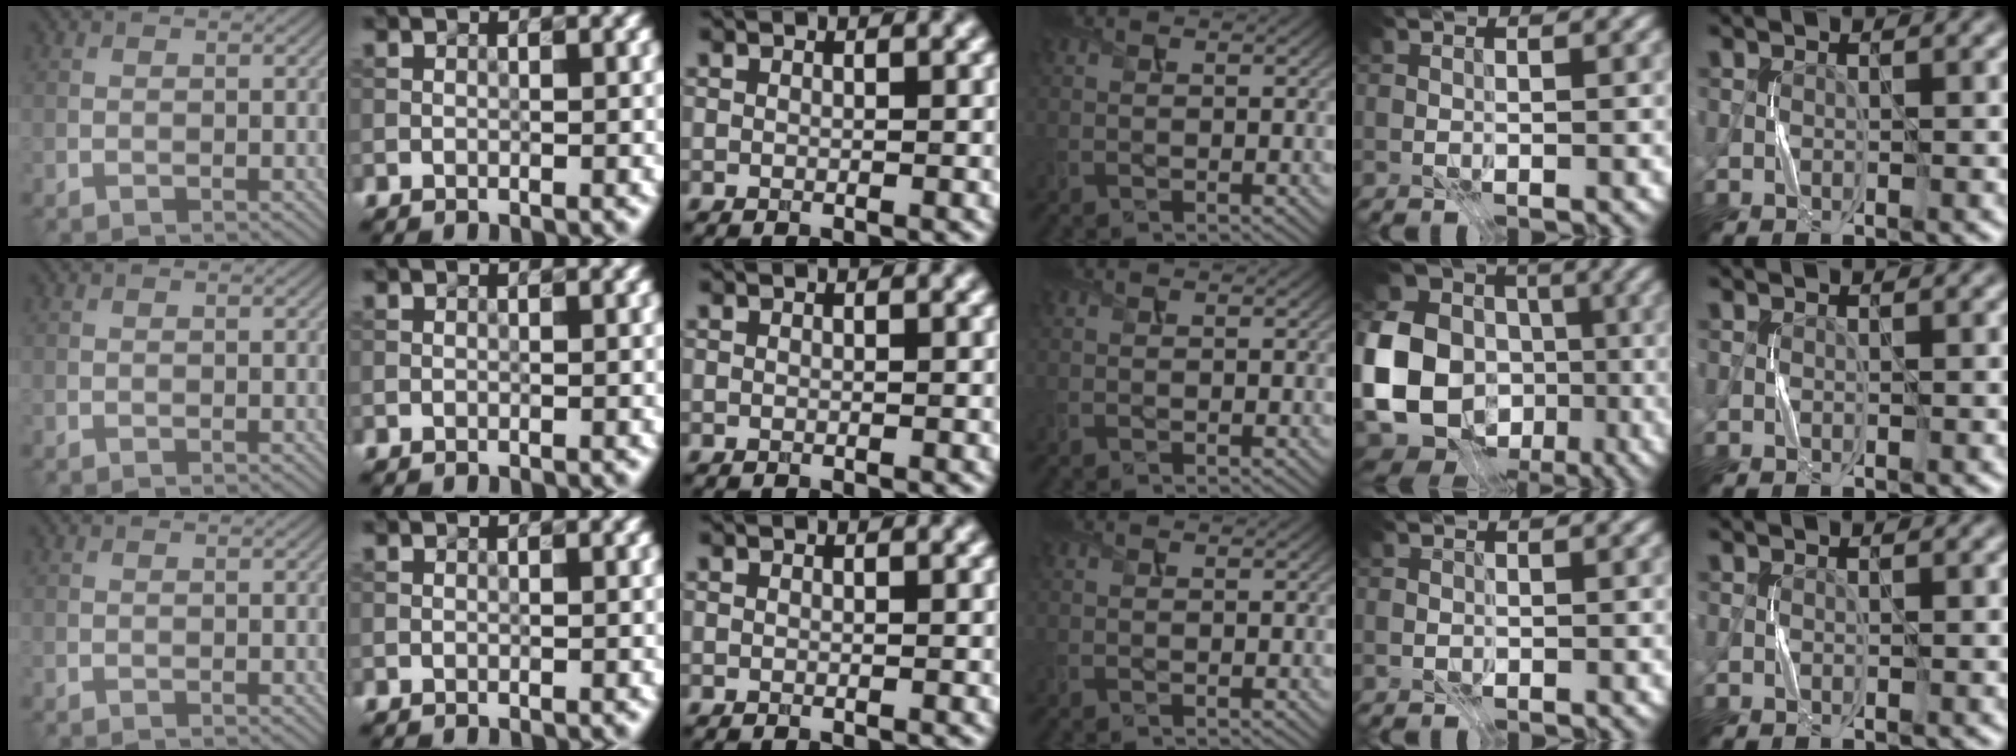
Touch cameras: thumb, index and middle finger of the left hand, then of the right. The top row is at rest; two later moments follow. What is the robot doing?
{"motion": "press", "object": "sticker"}